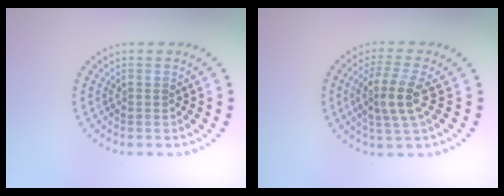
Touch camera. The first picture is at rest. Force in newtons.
{"total": 3.7, "press": 3.3, "slide": 1.7}